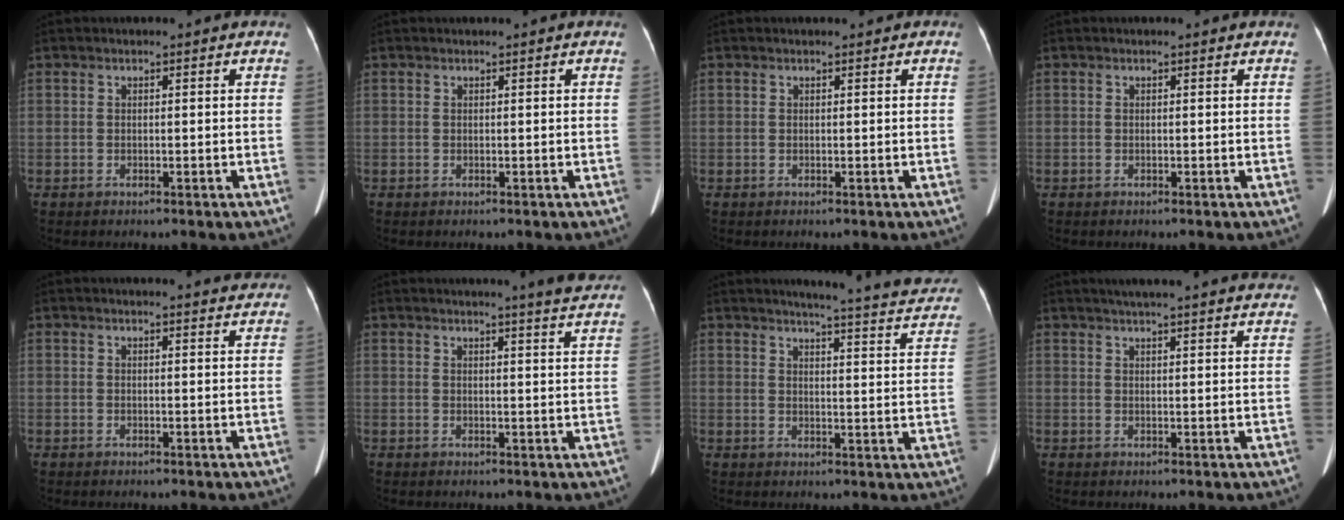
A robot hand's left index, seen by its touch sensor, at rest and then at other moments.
{"total": 0.0}
{"total": 0.7, "force": [0.5, 0.3, 0.4], "torque": [-0.007, 0.003, 0.005]}
{"total": 0.0}
{"total": 5.1, "force": [4.9, 0.4, 1.1], "torque": [-0.014, -0.002, 0.039]}
{"total": 8.2, "force": [7.6, -1.1, 2.9], "torque": [-0.039, -0.021, 0.069]}
{"total": 18.0, "force": [16.8, 1.2, 6.5], "torque": [-0.076, -0.058, 0.178]}
{"total": 20.9, "force": [19.0, 1.5, 8.5], "torque": [-0.123, 0.005, 0.227]}